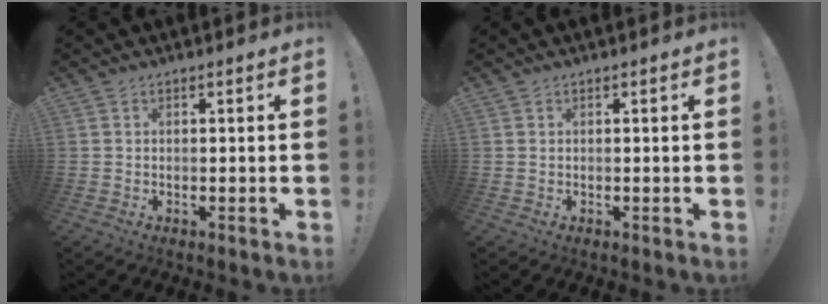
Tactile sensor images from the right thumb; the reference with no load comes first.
{"total": 0.0}